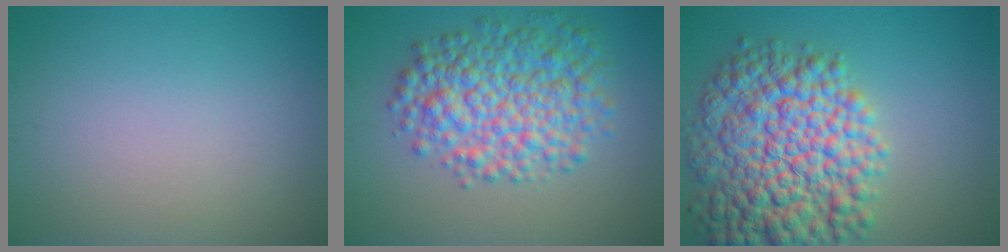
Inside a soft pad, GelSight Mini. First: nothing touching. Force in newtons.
{"total": 7.4, "press": 7.4, "slide": 0.1}
{"total": 11.6, "press": 11.6, "slide": 0.3}